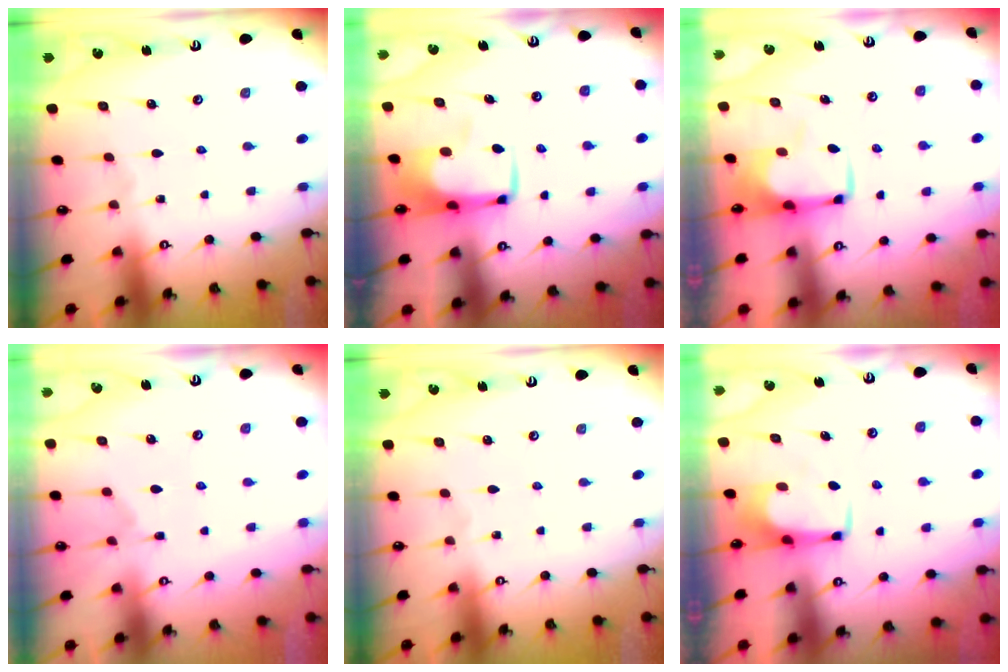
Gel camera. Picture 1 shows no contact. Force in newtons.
{"total": 5.8, "press": 5.7, "slide": 1.1}
{"total": 1.0, "press": 0.8, "slide": 0.6}
{"total": 2.4, "press": 2.1, "slide": 1.1}
{"total": 0.0}
{"total": 1.8, "press": 1.6, "slide": 0.6}